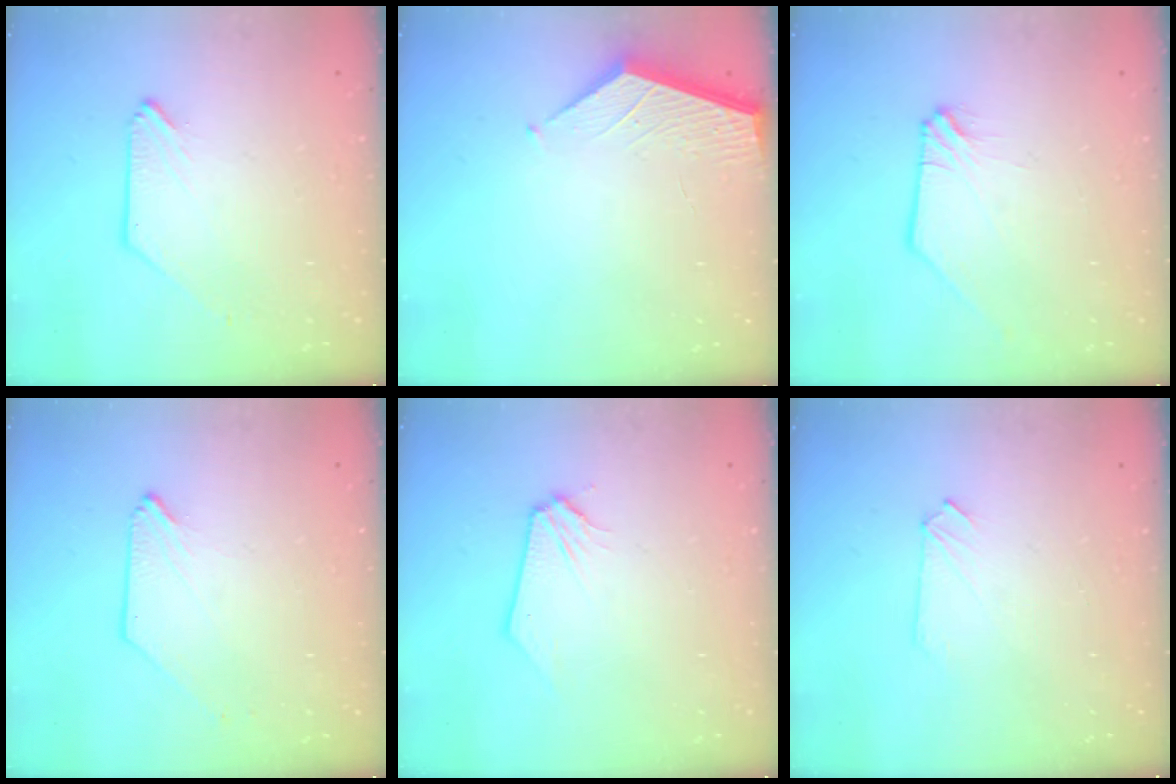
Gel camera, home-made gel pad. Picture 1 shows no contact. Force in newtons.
{"total": 2.4, "press": 2.4, "slide": 0.2}
{"total": 0.5, "press": 0.5, "slide": 0.2}
{"total": 0.0}
{"total": 0.0}
{"total": 2.6, "press": 2.6, "slide": 0.6}